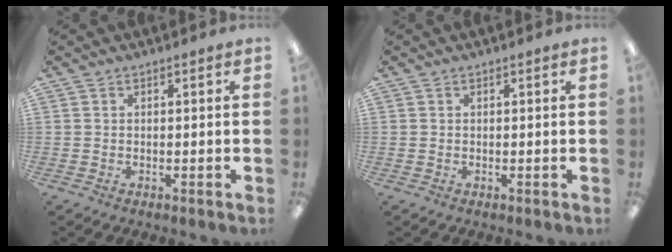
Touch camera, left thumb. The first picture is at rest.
{"total": 0.0}